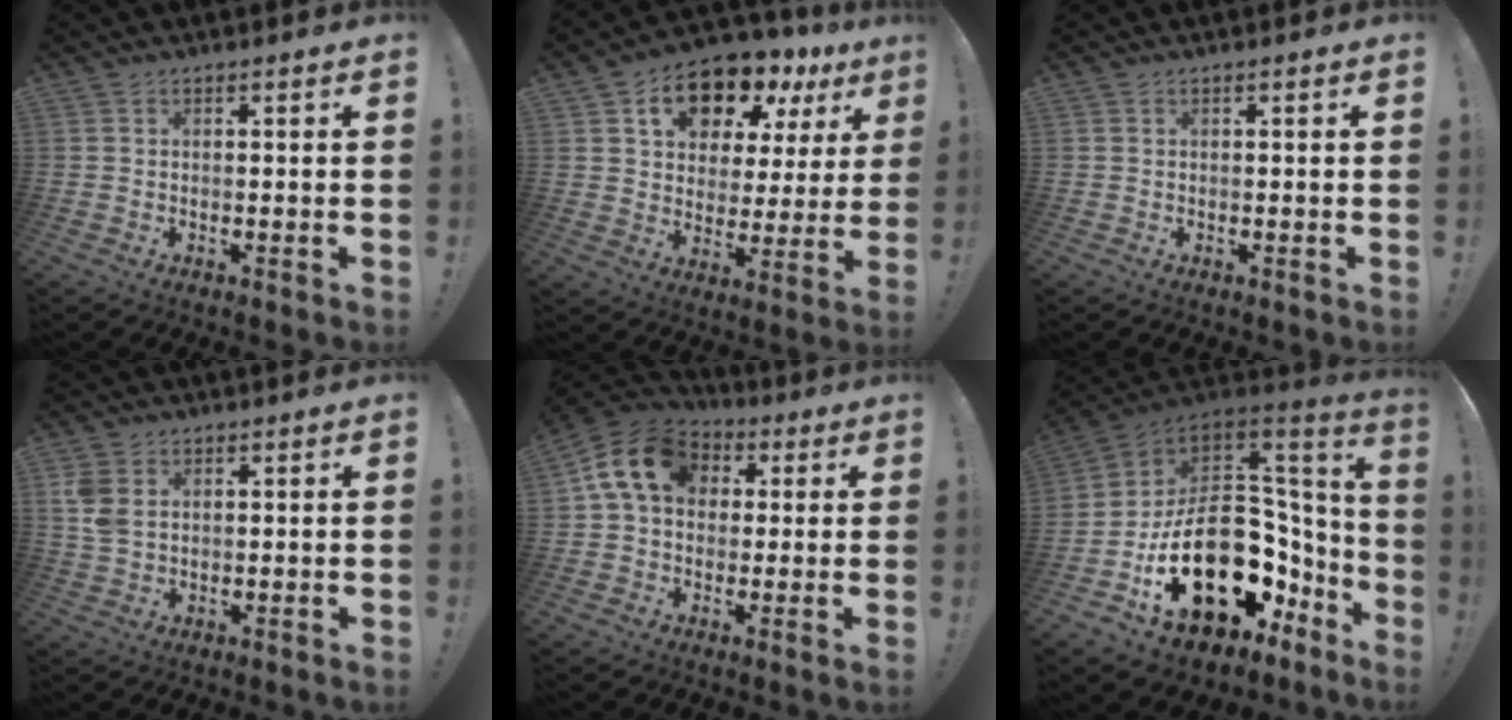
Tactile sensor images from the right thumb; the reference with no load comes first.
{"total": 14.9, "force": [9.4, 8.4, 7.9], "torque": [-0.122, -0.061, 0.163]}
{"total": 0.0}
{"total": 5.6, "force": [2.0, 3.8, 3.6], "torque": [-0.068, -0.007, 0.038]}
{"total": 14.1, "force": [3.9, 10.6, 8.5], "torque": [-0.142, 0.003, 0.077]}
{"total": 28.7, "force": [-8.1, 18.4, 20.6], "torque": [-0.332, 0.028, -0.083]}